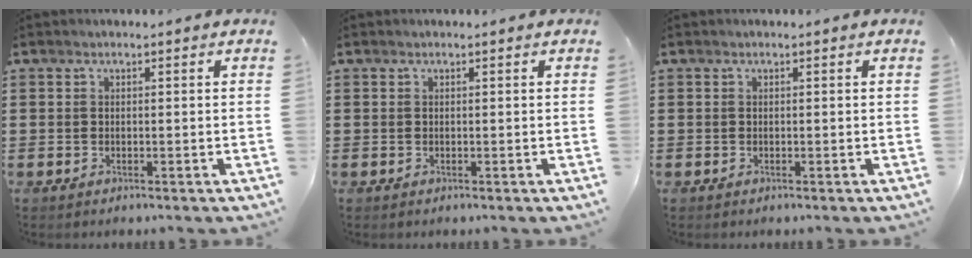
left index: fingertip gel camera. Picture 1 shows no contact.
{"total": 0.0}
{"total": 0.0}